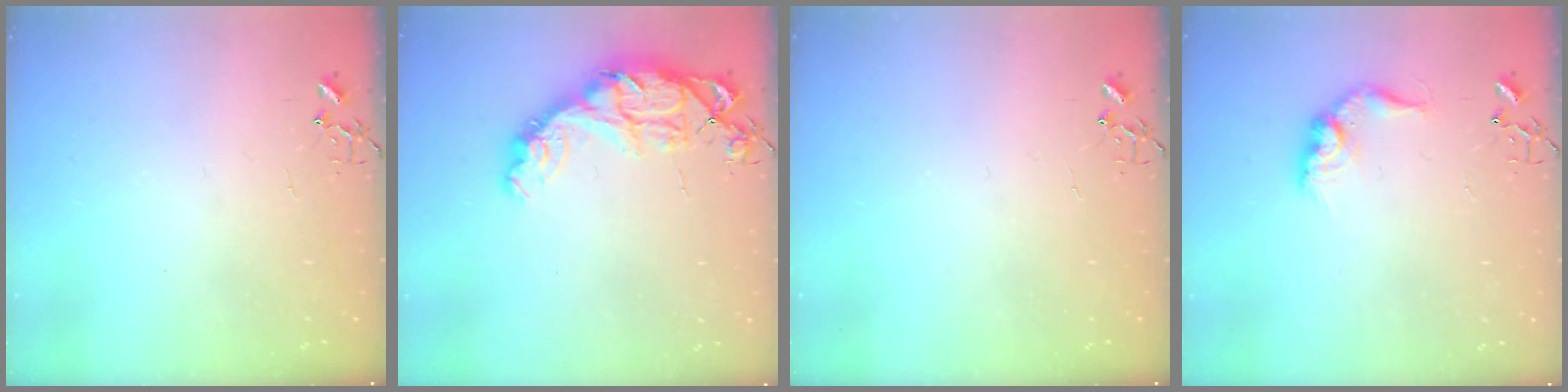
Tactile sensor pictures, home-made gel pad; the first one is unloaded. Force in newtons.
{"total": 14.7, "press": 14.7, "slide": 1.2}
{"total": 0.0}
{"total": 11.6, "press": 11.5, "slide": 0.5}